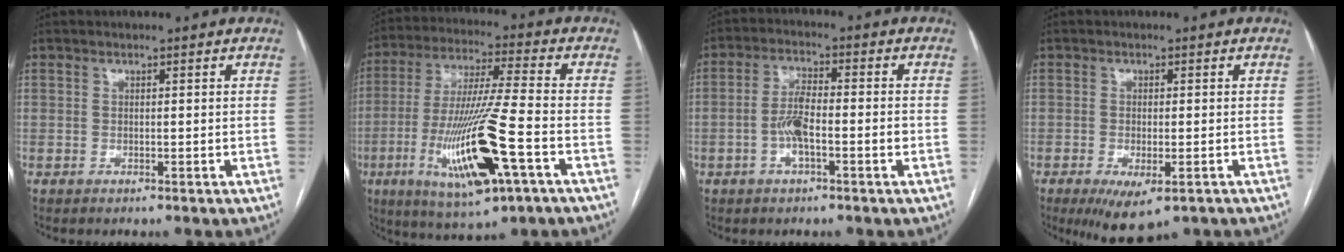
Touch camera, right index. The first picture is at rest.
{"total": 18.0, "force": [-6.2, 1.5, 16.9], "torque": [-0.349, -0.028, -0.106]}
{"total": 5.7, "force": [-1.6, 1.5, 5.3], "torque": [-0.111, 0.011, -0.031]}
{"total": 6.8, "force": [-3.9, 2.5, 5.1], "torque": [-0.075, -0.015, -0.055]}